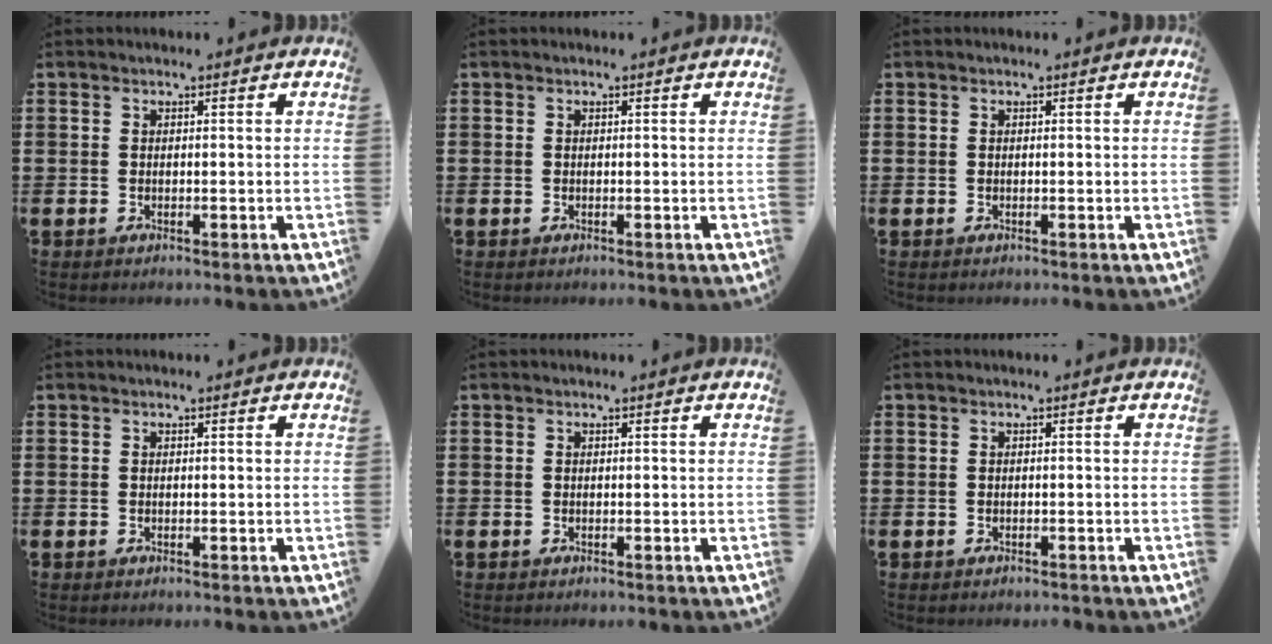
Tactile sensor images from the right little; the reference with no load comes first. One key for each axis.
{"total": 0.0}
{"total": 0.0}
{"total": 0.0}
{"total": 0.0}
{"total": 0.0}